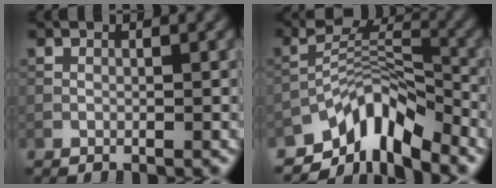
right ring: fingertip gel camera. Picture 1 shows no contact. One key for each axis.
{"total": 7.3, "fx": -5.3, "fy": 3.0, "fz": 4.0, "tx": -0.050, "ty": 0.005, "tz": -0.104}